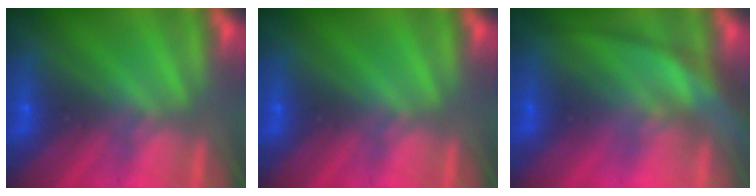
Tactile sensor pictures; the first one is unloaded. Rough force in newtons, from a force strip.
{"total": 0.0}
{"total": 3.2}